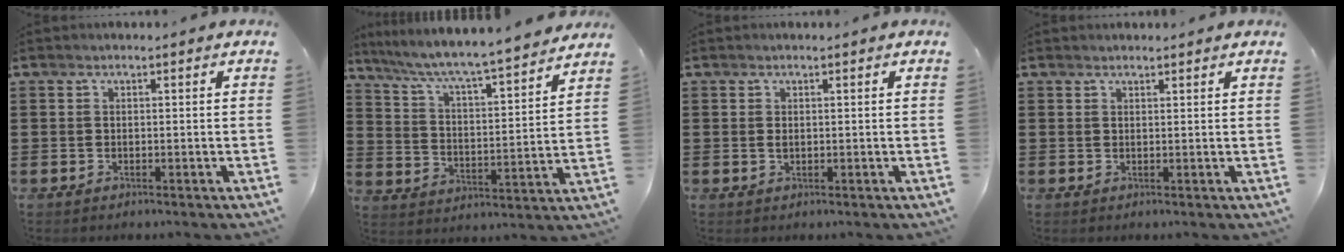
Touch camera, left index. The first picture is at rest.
{"total": 5.7, "force": [5.1, -0.3, 2.5], "torque": [-0.072, -0.043, 0.078]}
{"total": 0.8, "force": [0.2, 0.4, 0.7], "torque": [-0.016, 0.001, 0.003]}
{"total": 0.9, "force": [0.9, 0.1, 0.1], "torque": [-0.003, 0.000, 0.018]}